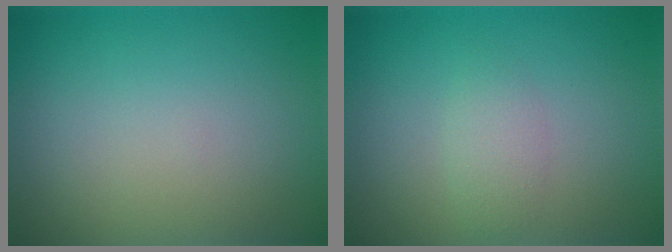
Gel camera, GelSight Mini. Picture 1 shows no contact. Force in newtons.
{"total": 1.5, "press": 1.5, "slide": 0.0}